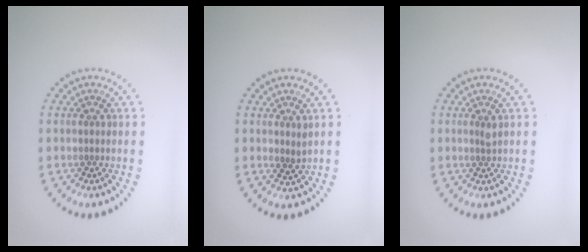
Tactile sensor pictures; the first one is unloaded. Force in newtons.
{"total": 1.1, "press": 1.0, "slide": 0.5}
{"total": 0.8, "press": 0.5, "slide": 0.6}